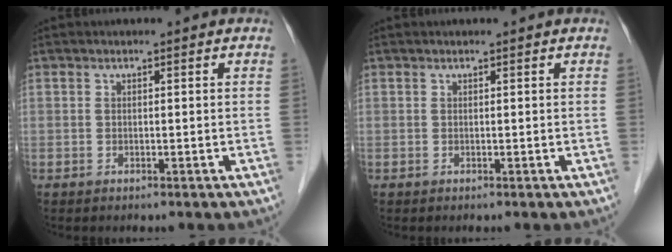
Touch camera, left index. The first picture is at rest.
{"total": 0.5, "force": [0.5, 0.0, 0.2], "torque": [-0.001, 0.006, 0.008]}